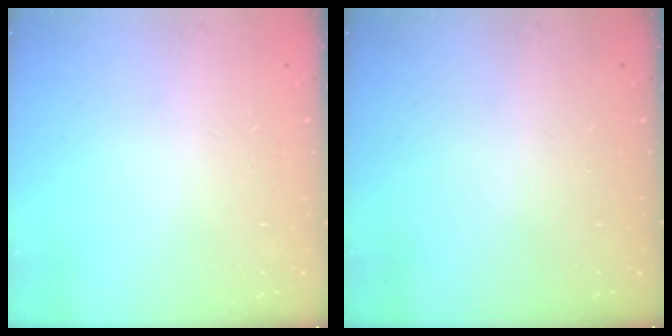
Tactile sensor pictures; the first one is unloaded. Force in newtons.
{"total": 0.0}